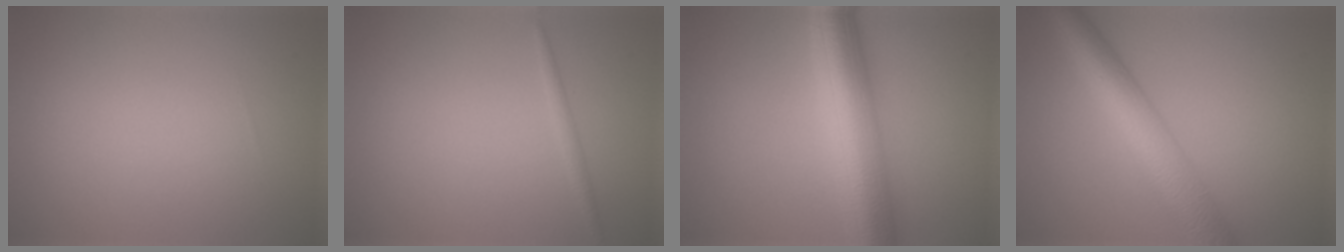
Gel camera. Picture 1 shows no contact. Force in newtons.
{"total": 0.9, "press": 0.9, "slide": 0.0}
{"total": 9.3, "press": 9.3, "slide": 0.3}
{"total": 6.7, "press": 6.7, "slide": 0.3}